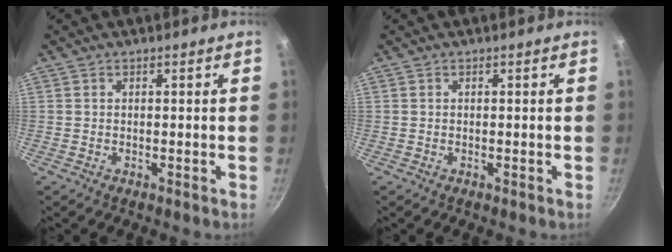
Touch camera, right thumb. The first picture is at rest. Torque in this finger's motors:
{"motor_torque": [0.00, 0.01, 0.12, 0.06, 0.02]}